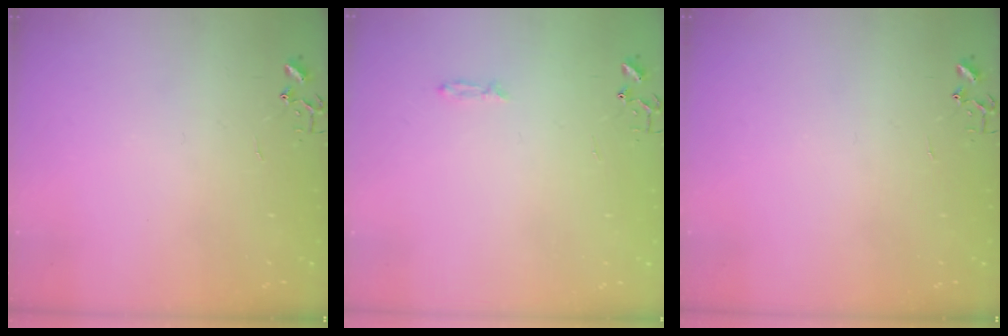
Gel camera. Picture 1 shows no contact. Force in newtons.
{"total": 3.6, "press": 3.6, "slide": 0.4}
{"total": 0.0}